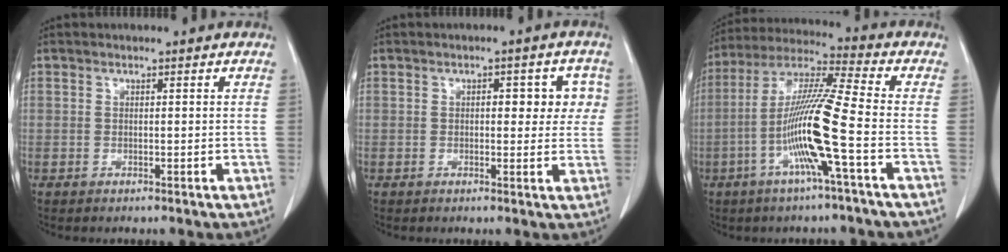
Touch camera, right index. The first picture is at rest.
{"total": 5.3, "force": [1.2, 2.7, 4.5], "torque": [-0.040, 0.018, 0.012]}
{"total": 13.4, "force": [-4.0, -1.0, 12.7], "torque": [-0.254, -0.001, -0.087]}